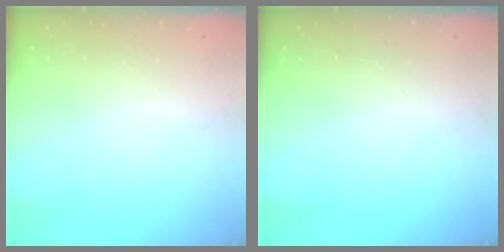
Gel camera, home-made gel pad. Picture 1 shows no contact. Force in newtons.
{"total": 1.1, "press": 1.1, "slide": 0.2}